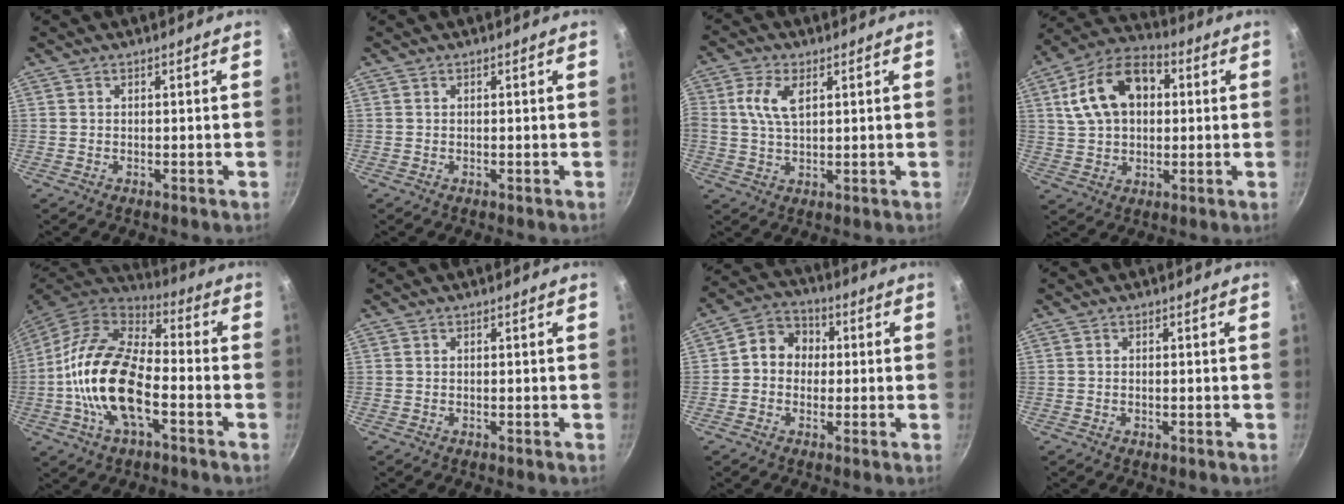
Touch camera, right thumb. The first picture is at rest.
{"total": 0.0}
{"total": 6.5, "force": [1.9, 3.7, 5.1], "torque": [-0.099, 0.001, 0.034]}
{"total": 15.8, "force": [3.6, 10.5, 11.2], "torque": [-0.174, 0.024, 0.048]}
{"total": 18.9, "force": [-4.5, 9.4, 15.8], "torque": [-0.289, 0.031, -0.098]}
{"total": 0.0}
{"total": 7.9, "force": [0.3, 6.9, 3.8], "torque": [-0.031, 0.020, -0.015]}
{"total": 0.5, "force": [-0.3, 0.2, 0.4], "torque": [-0.006, 0.000, -0.004]}